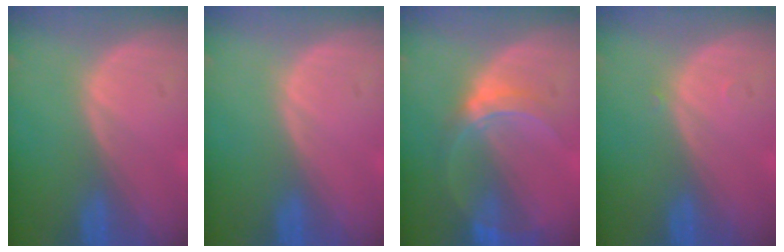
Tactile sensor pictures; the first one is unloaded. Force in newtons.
{"total": 0.0}
{"total": 6.3, "press": 5.6, "slide": 3.0}
{"total": 0.5, "press": 0.4, "slide": 0.3}